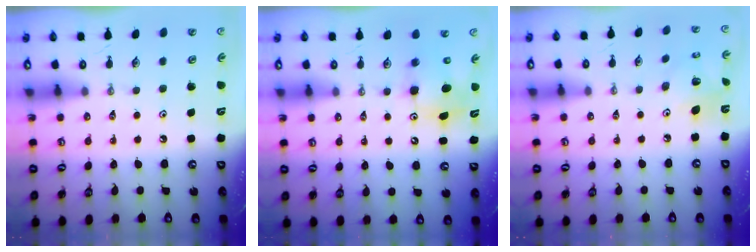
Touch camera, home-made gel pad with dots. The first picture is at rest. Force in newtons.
{"total": 8.2, "press": 8.0, "slide": 1.7}
{"total": 7.2, "press": 7.2, "slide": 0.3}